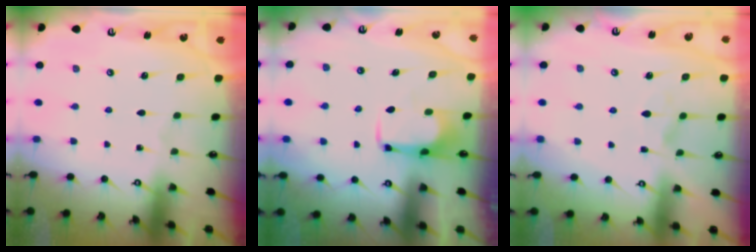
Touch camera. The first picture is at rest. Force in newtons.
{"total": 1.9, "press": 1.9, "slide": 0.3}
{"total": 1.9, "press": 1.5, "slide": 1.1}